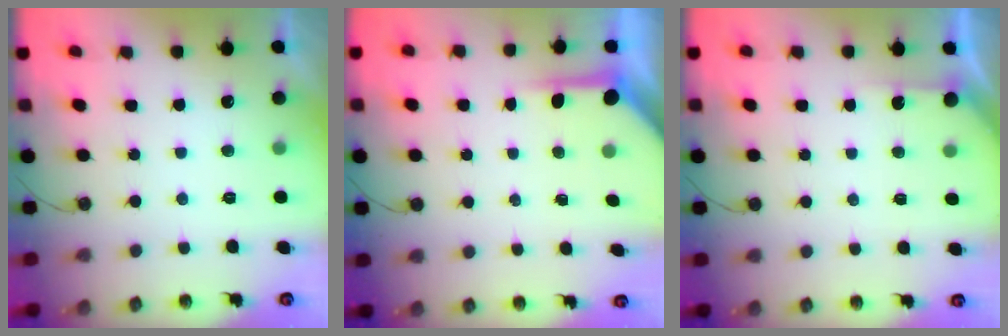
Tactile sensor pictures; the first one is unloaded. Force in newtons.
{"total": 4.3, "press": 4.3, "slide": 0.4}
{"total": 2.7, "press": 2.7, "slide": 0.3}